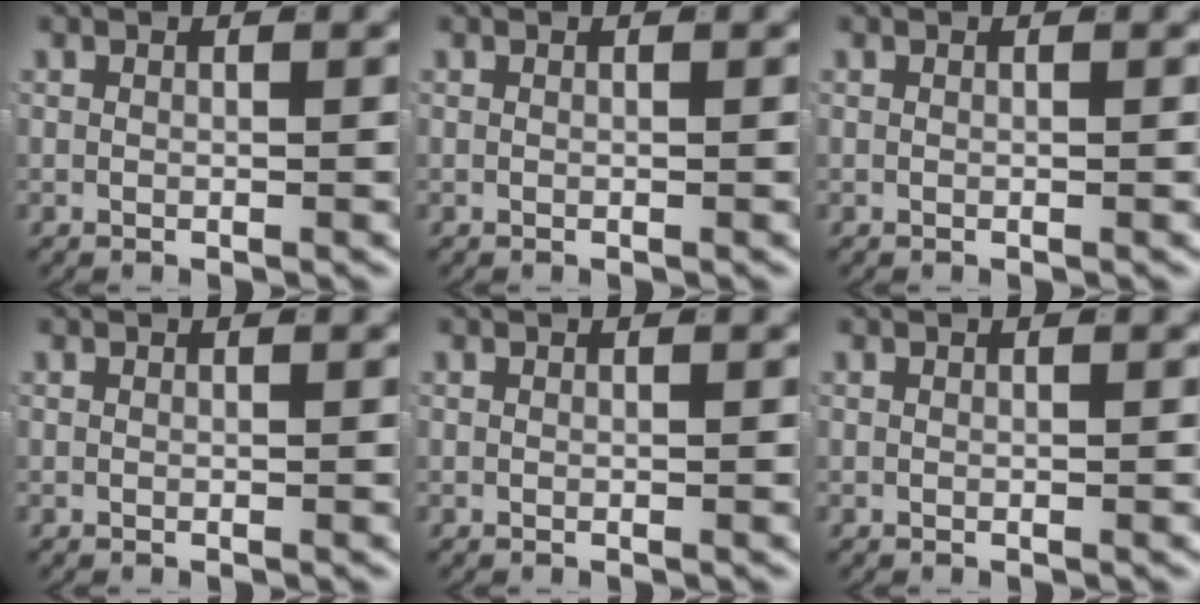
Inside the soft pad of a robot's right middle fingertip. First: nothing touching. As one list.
[{"total": 0.0}, {"total": 0.0}, {"total": 0.0}, {"total": 0.0}, {"total": 0.0}]